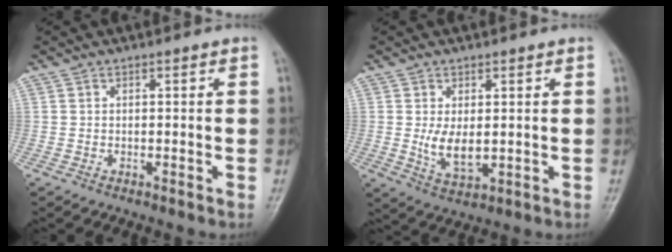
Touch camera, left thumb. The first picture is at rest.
{"total": 5.7, "force": [0.6, 3.0, 4.8], "torque": [-0.078, -0.017, 0.023]}